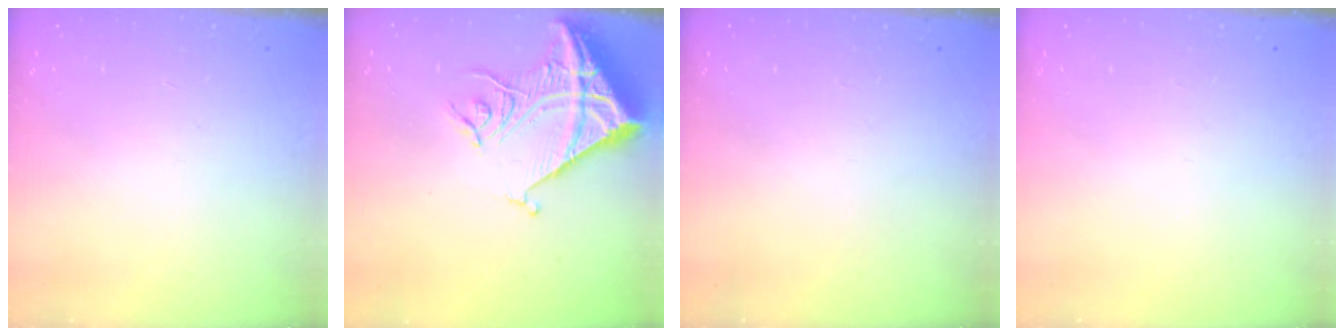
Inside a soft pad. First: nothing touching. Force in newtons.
{"total": 16.8, "press": 16.6, "slide": 2.1}
{"total": 0.0}
{"total": 0.0}